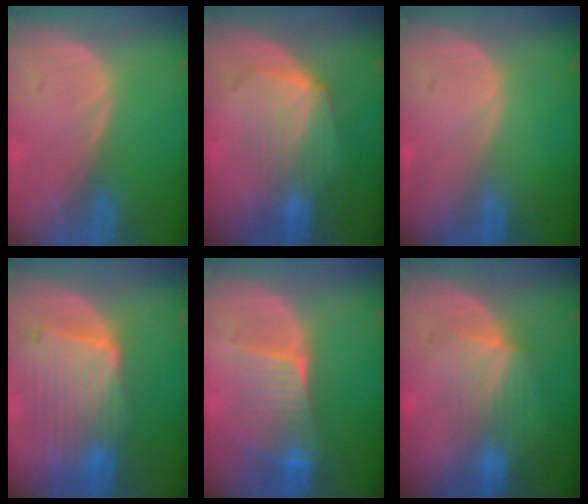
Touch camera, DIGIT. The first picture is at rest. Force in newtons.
{"total": 7.1, "press": 6.5, "slide": 2.9}
{"total": 0.0}
{"total": 10.2, "press": 9.0, "slide": 4.7}
{"total": 6.5, "press": 6.4, "slide": 1.5}
{"total": 4.9, "press": 4.7, "slide": 1.2}